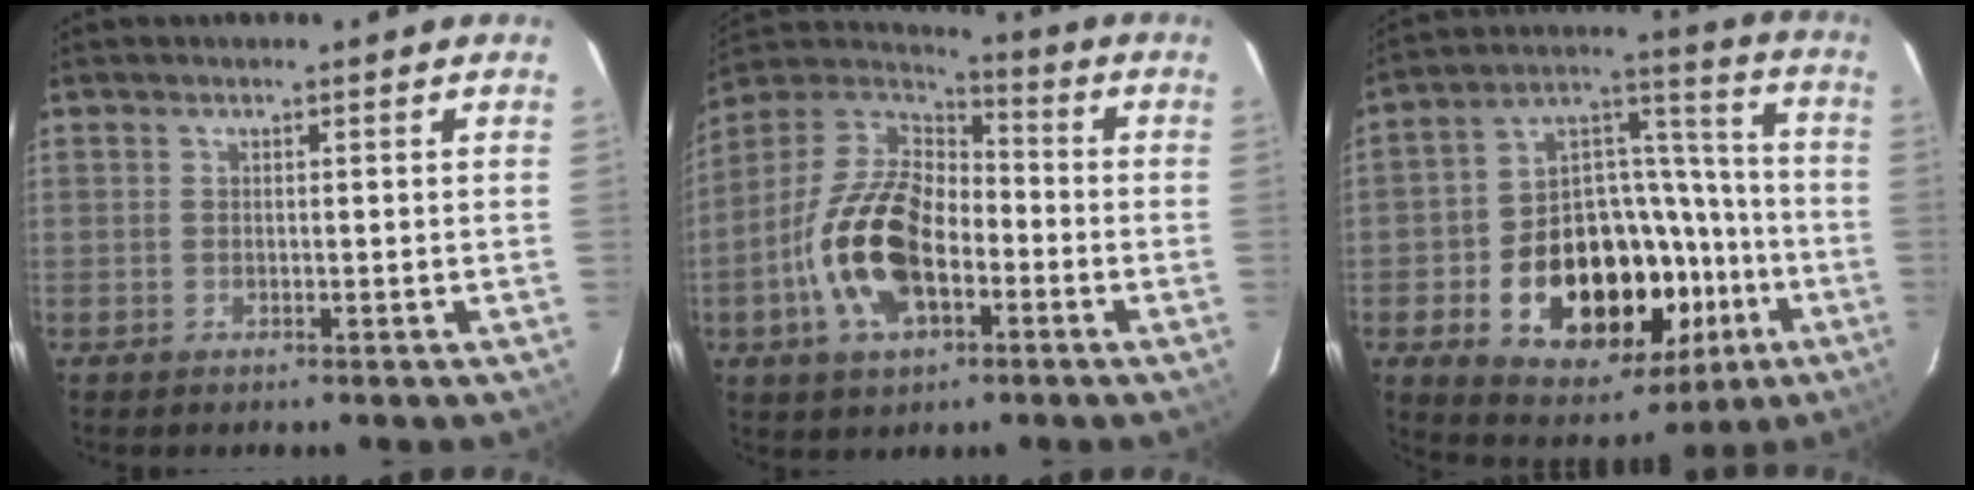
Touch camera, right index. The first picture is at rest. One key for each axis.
{"total": 18.3, "fx": -5.6, "fy": 10.6, "fz": 13.9, "tx": -0.294, "ty": 0.004, "tz": -0.101}
{"total": 26.6, "fx": -9.7, "fy": 17.2, "fz": 17.8, "tx": -0.319, "ty": 0.034, "tz": -0.123}